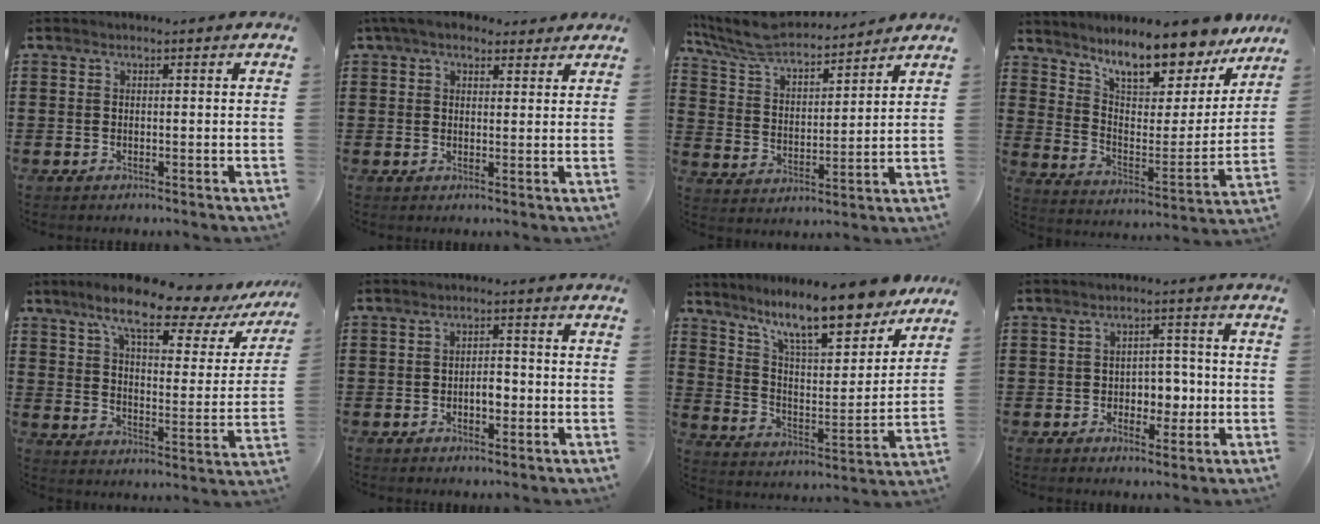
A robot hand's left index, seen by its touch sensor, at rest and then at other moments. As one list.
[{"total": 4.8, "force": [3.7, 2.0, 2.2], "torque": [-0.054, 0.003, 0.070]}, {"total": 7.3, "force": [6.6, 1.3, 3.0], "torque": [-0.086, -0.037, 0.112]}, {"total": 11.8, "force": [10.4, 2.0, 5.2], "torque": [-0.108, -0.073, 0.181]}, {"total": 11.0, "force": [8.2, 1.8, 7.1], "torque": [-0.144, -0.044, 0.129]}, {"total": 3.0, "force": [-0.7, 1.4, 2.5], "torque": [-0.041, 0.002, -0.018]}, {"total": 12.9, "force": [10.6, 2.1, 7.0], "torque": [-0.146, -0.057, 0.183]}, {"total": 4.4, "force": [-0.9, 3.3, 2.7], "torque": [-0.045, 0.002, -0.024]}]